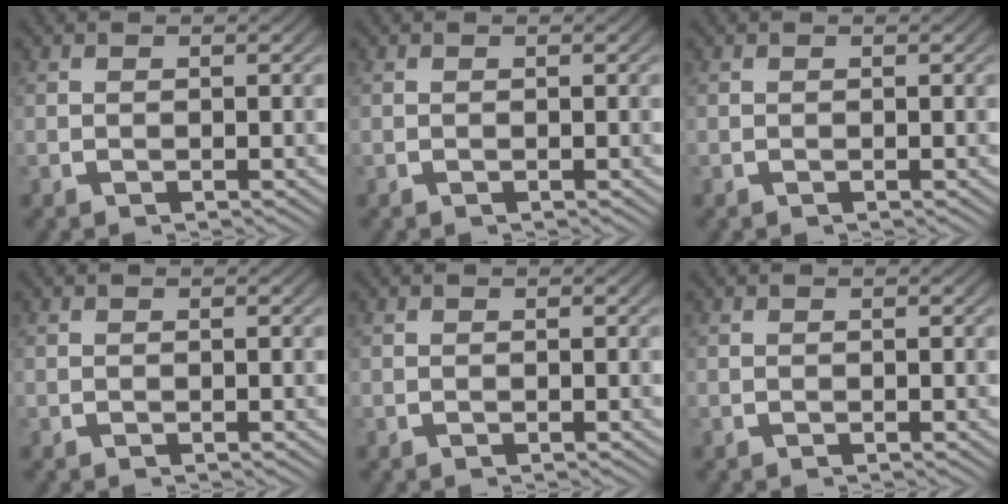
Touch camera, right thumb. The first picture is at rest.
{"total": 0.0}
{"total": 0.0}
{"total": 0.0}
{"total": 0.0}
{"total": 0.0}